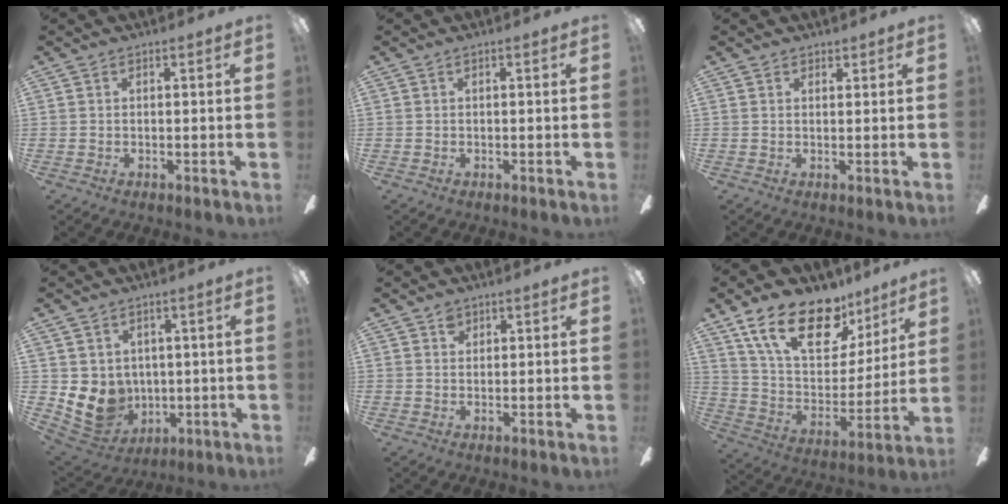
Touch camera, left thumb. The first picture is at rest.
{"total": 0.0}
{"total": 1.4, "force": [1.1, 0.8, 0.0], "torque": [0.008, -0.004, 0.020]}
{"total": 9.4, "force": [0.3, 8.8, 3.3], "torque": [-0.093, -0.013, 0.012]}
{"total": 2.3, "force": [1.5, 1.6, 0.7], "torque": [0.001, -0.006, 0.025]}
{"total": 21.6, "force": [14.7, 10.2, 12.2], "torque": [-0.219, -0.080, 0.263]}